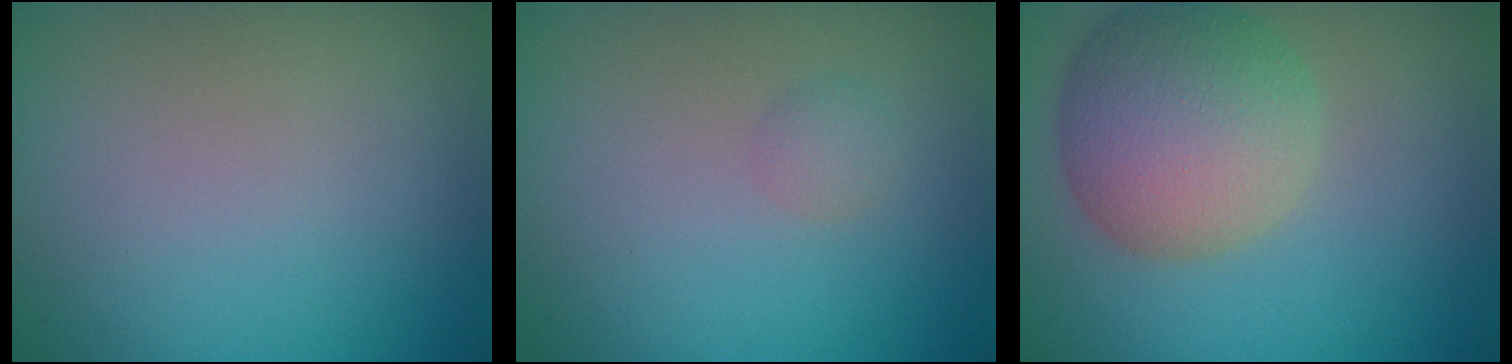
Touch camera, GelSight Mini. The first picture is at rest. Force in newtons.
{"total": 1.0, "press": 1.0, "slide": 0.0}
{"total": 8.0, "press": 8.0, "slide": 0.2}